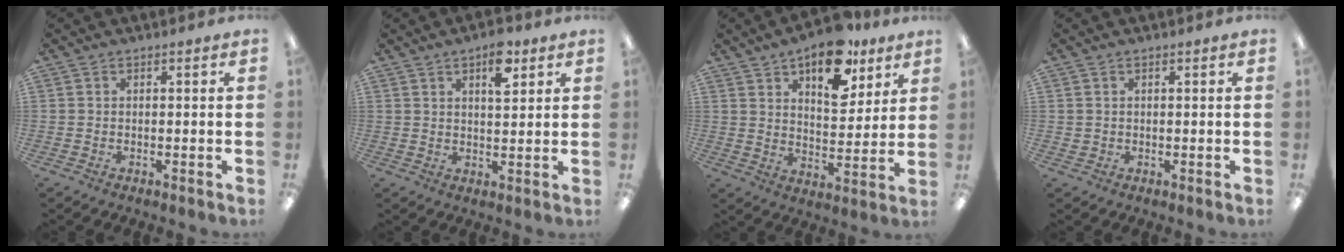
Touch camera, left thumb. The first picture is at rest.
{"total": 6.8, "force": [4.2, 2.8, 4.6], "torque": [-0.061, -0.015, 0.066]}
{"total": 15.4, "force": [10.1, 7.5, 9.0], "torque": [-0.111, -0.052, 0.169]}
{"total": 0.9, "force": [0.4, 0.8, 0.0], "torque": [-0.001, 0.004, 0.008]}